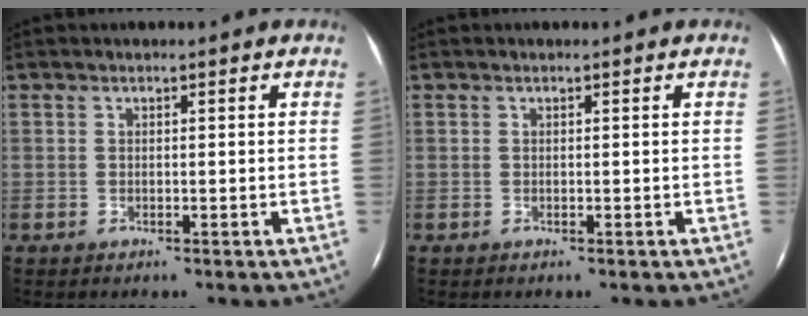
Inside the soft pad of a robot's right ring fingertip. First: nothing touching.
{"total": 0.0}